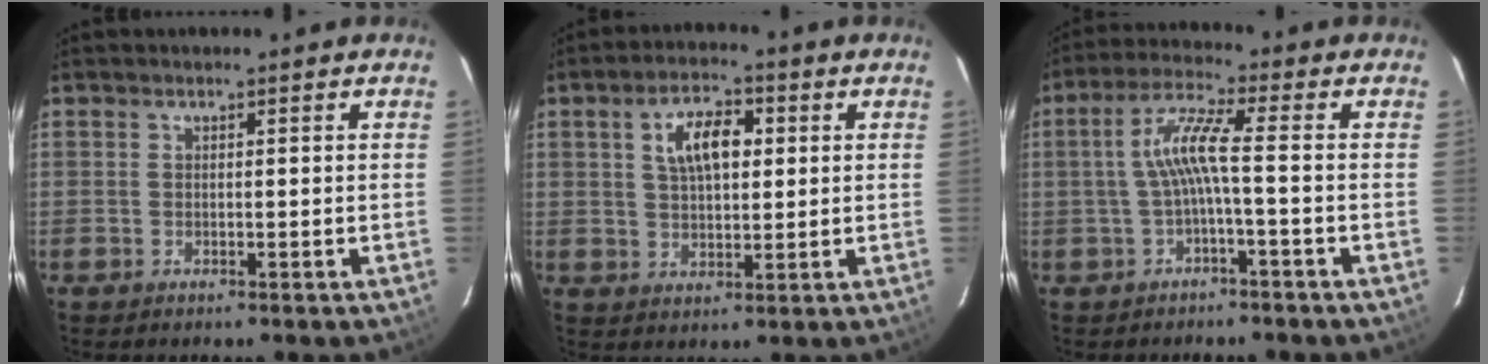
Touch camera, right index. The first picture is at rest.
{"total": 7.8, "force": [2.1, 4.1, 6.3], "torque": [-0.115, 0.017, 0.039]}
{"total": 6.1, "force": [-1.3, -0.2, 5.9], "torque": [-0.135, 0.011, -0.021]}